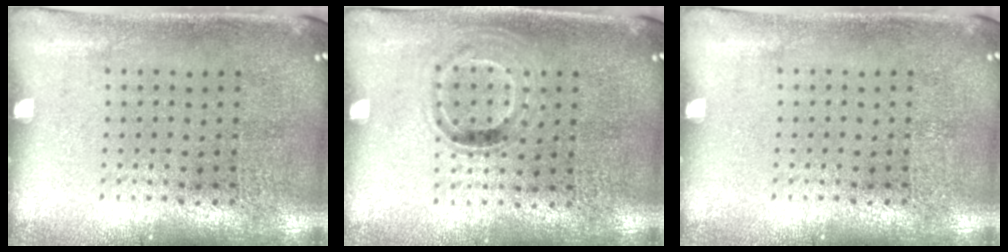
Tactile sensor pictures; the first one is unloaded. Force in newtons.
{"total": 0.9, "press": 0.8, "slide": 0.4}
{"total": 0.0}